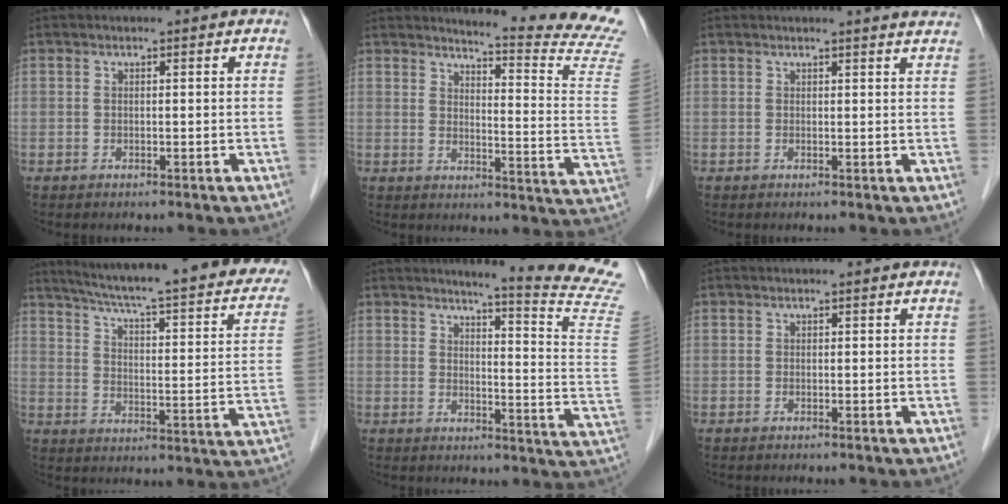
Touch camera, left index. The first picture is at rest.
{"total": 16.6, "force": [16.0, -2.8, 3.7], "torque": [-0.063, -0.158, 0.170]}
{"total": 5.4, "force": [5.2, -0.2, 1.4], "torque": [-0.016, -0.002, 0.037]}
{"total": 29.5, "force": [24.3, 3.5, 16.3], "torque": [-0.235, -0.042, 0.298]}
{"total": 15.8, "force": [14.7, -3.1, 5.0], "torque": [-0.077, -0.136, 0.156]}
{"total": 0.0}